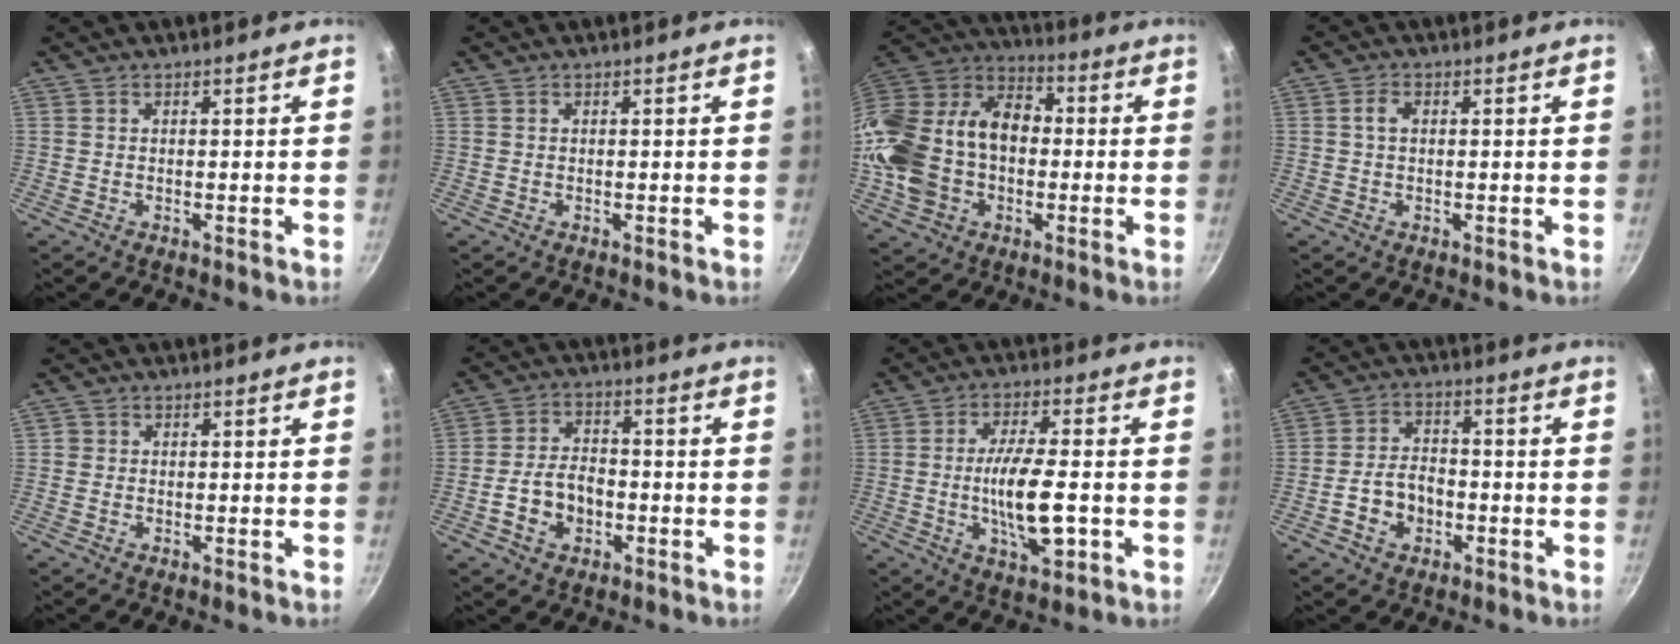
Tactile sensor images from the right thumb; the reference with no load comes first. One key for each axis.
{"total": 0.0}
{"total": 24.7, "fx": -2.4, "fy": 18.2, "fz": 16.5, "tx": -0.324, "ty": 0.060, "tz": -0.047}
{"total": 1.8, "fx": 0.2, "fy": 1.1, "fz": 1.4, "tx": -0.024, "ty": 0.005, "tz": 0.004}
{"total": 1.0, "fx": 0.0, "fy": 1.0, "fz": 0.2, "tx": 0.001, "ty": 0.003, "tz": -0.003}
{"total": 8.2, "fx": -2.4, "fy": 5.8, "fz": 5.3, "tx": -0.080, "ty": 0.024, "tz": -0.048}
{"total": 11.7, "fx": -2.0, "fy": 3.9, "fz": 10.9, "tx": -0.190, "ty": 0.007, "tz": -0.034}
{"total": 7.5, "fx": -2.4, "fy": 5.4, "fz": 4.6, "tx": -0.065, "ty": 0.025, "tz": -0.048}